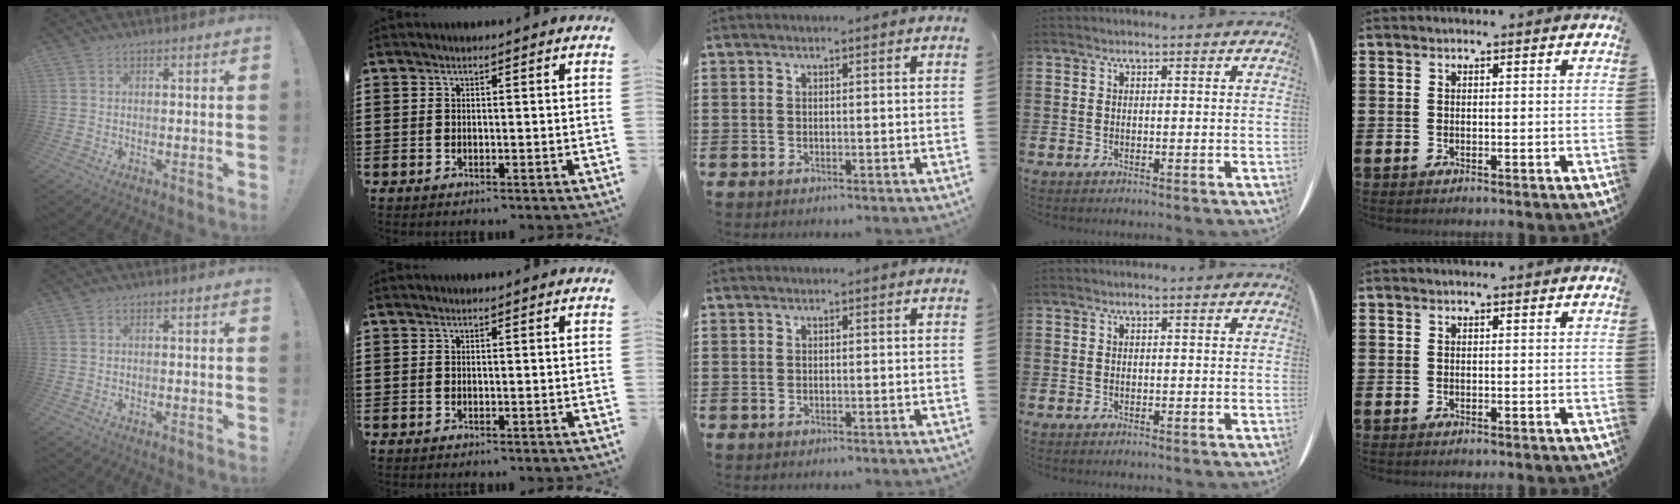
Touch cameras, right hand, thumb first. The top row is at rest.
{}